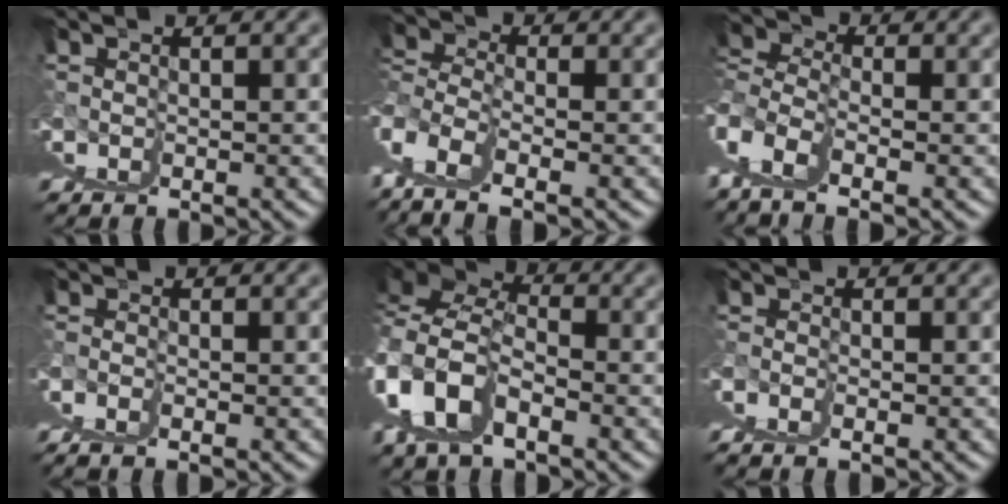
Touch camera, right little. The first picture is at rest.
{"total": 4.3, "force": [2.9, -1.5, 2.8], "torque": [-0.026, 0.022, 0.046]}
{"total": 4.3, "force": [2.6, -1.2, 3.1], "torque": [-0.021, 0.025, 0.039]}
{"total": 1.0, "force": [0.0, 0.0, 1.0], "torque": [-0.014, 0.009, 0.003]}
{"total": 2.0, "force": [0.0, -0.4, 2.0], "torque": [-0.042, 0.002, 0.010]}
{"total": 1.0, "force": [0.5, -0.2, 0.8], "torque": [-0.008, 0.014, 0.009]}